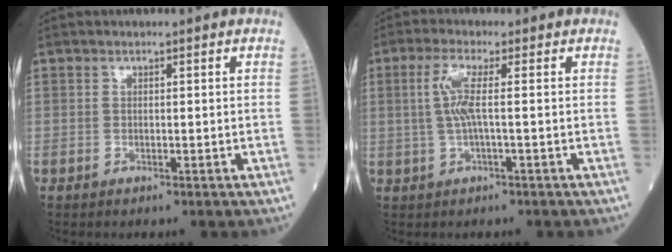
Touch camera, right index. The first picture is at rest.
{"total": 4.2, "force": [0.4, 0.2, 4.2], "torque": [-0.097, 0.007, 0.007]}